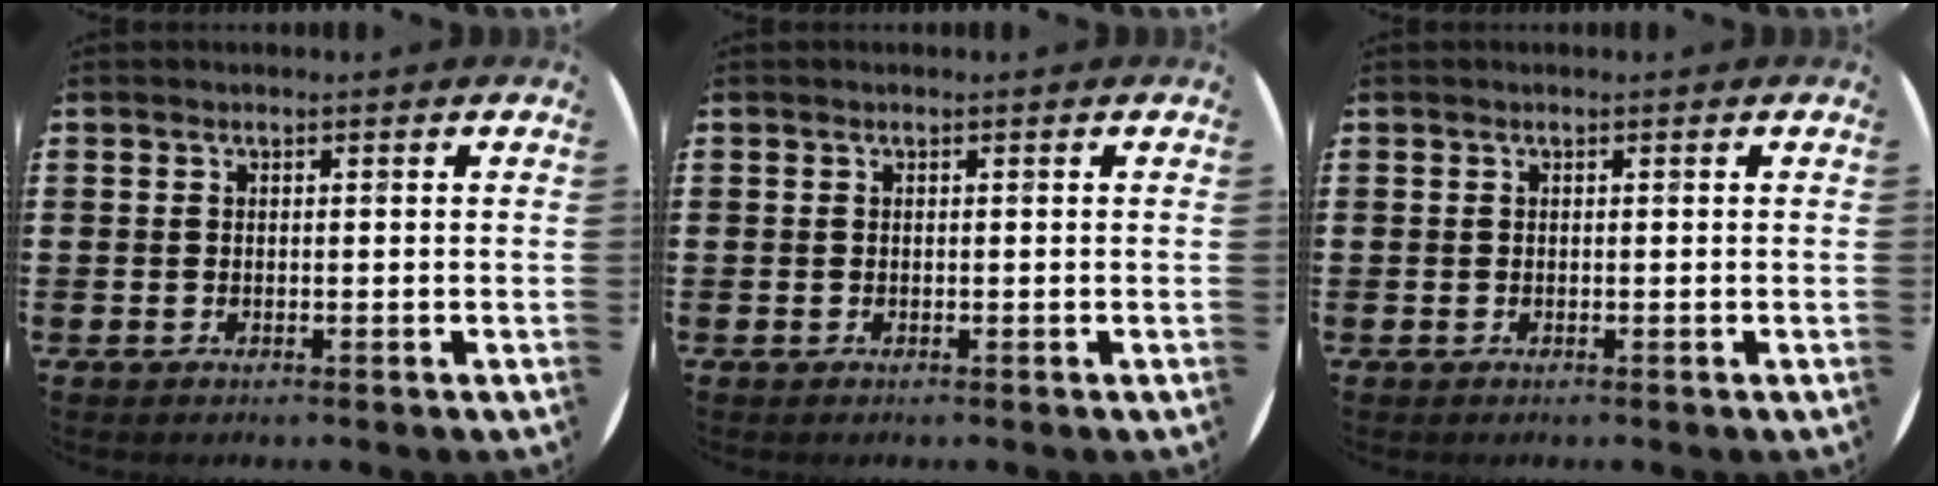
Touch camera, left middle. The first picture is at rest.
{"total": 0.0}
{"total": 0.0}